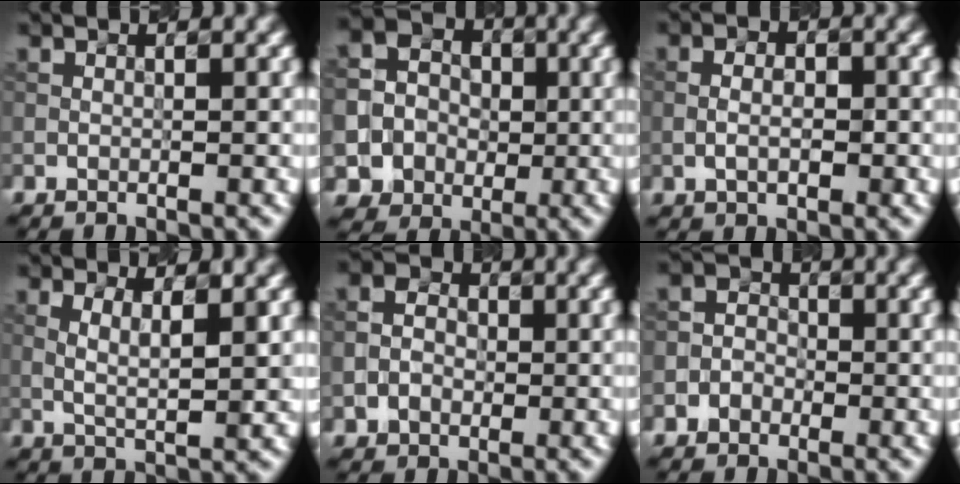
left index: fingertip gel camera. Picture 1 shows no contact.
{"total": 7.8, "force": [-2.2, 7.4, 1.4], "torque": [-0.035, -0.001, -0.048]}
{"total": 2.2, "force": [-0.3, 1.4, 1.7], "torque": [-0.018, 0.001, -0.005]}
{"total": 2.7, "force": [0.8, 0.5, 2.5], "torque": [-0.053, -0.001, 0.027]}
{"total": 2.2, "force": [-0.4, 2.1, 0.7], "torque": [-0.022, 0.007, -0.005]}
{"total": 1.7, "force": [-0.8, 1.5, 0.0], "torque": [-0.002, 0.008, -0.013]}